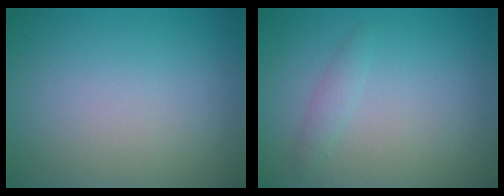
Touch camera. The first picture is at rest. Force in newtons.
{"total": 1.1, "press": 1.1, "slide": 0.0}